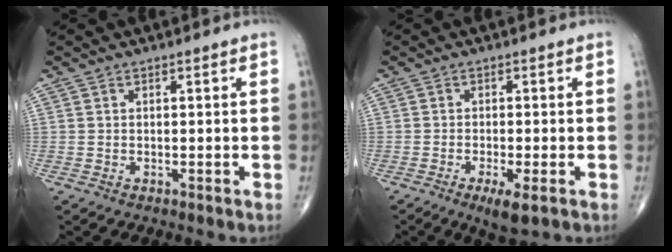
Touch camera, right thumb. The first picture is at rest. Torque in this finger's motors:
{"motor_torque": [0.02, 0.08, 0.05, 0.27, 0.11]}